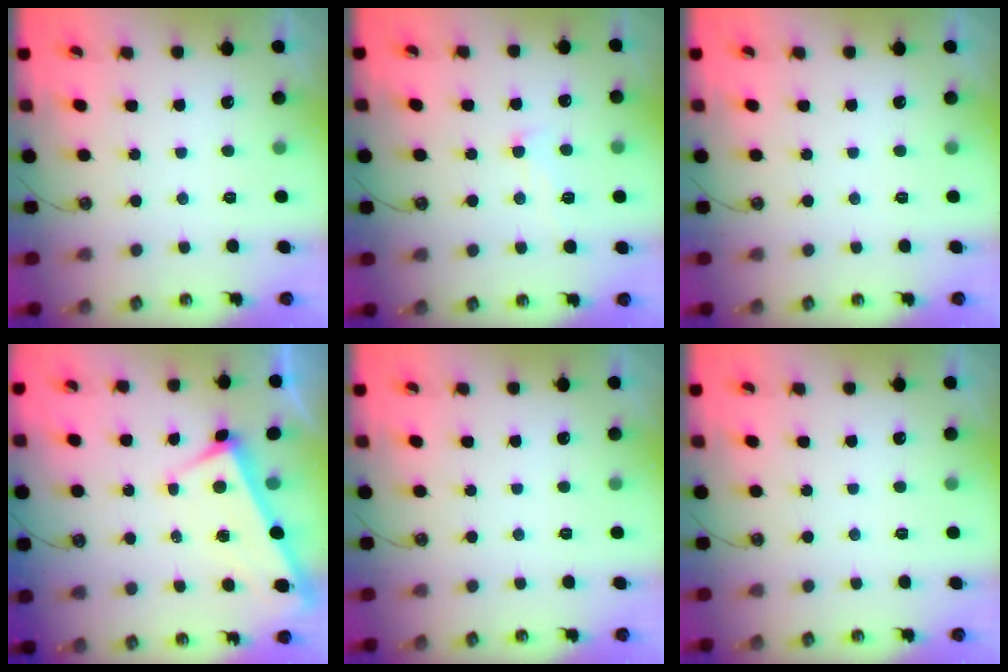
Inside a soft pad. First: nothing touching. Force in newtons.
{"total": 2.4, "press": 2.4, "slide": 0.5}
{"total": 0.0}
{"total": 3.8, "press": 3.8, "slide": 0.2}
{"total": 0.0}
{"total": 0.0}